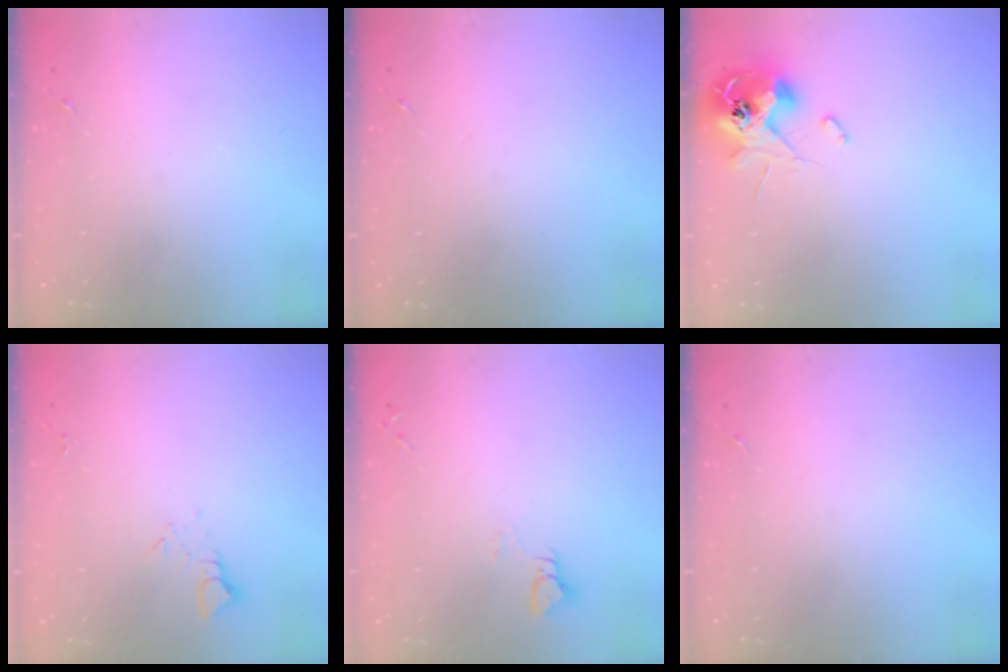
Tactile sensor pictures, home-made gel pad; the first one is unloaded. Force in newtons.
{"total": 0.0}
{"total": 12.4, "press": 12.4, "slide": 1.0}
{"total": 2.7, "press": 2.7, "slide": 0.2}
{"total": 2.9, "press": 2.9, "slide": 0.2}
{"total": 0.0}